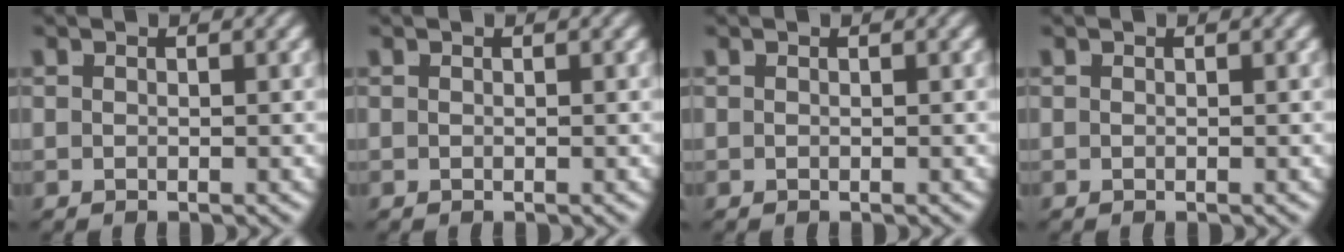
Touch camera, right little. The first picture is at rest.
{"total": 0.0}
{"total": 0.0}
{"total": 0.0}